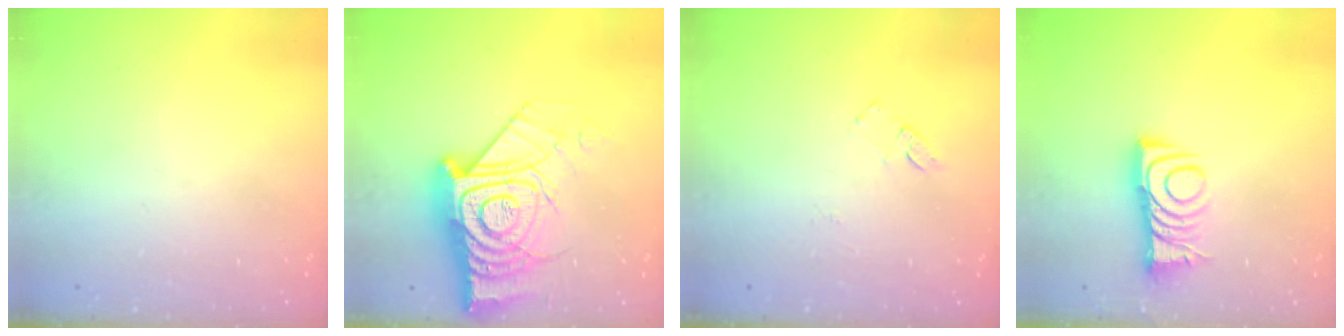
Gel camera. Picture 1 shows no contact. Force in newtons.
{"total": 22.0, "press": 21.9, "slide": 1.7}
{"total": 6.2, "press": 6.2, "slide": 0.5}
{"total": 9.0, "press": 9.0, "slide": 0.1}